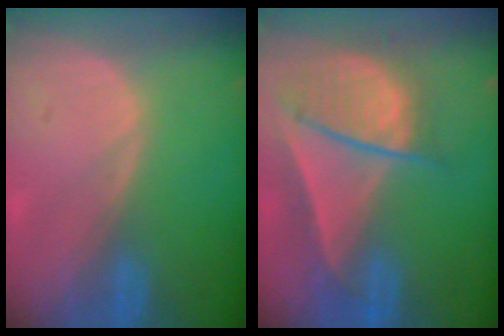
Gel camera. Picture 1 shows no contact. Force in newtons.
{"total": 9.2, "press": 8.0, "slide": 4.4}